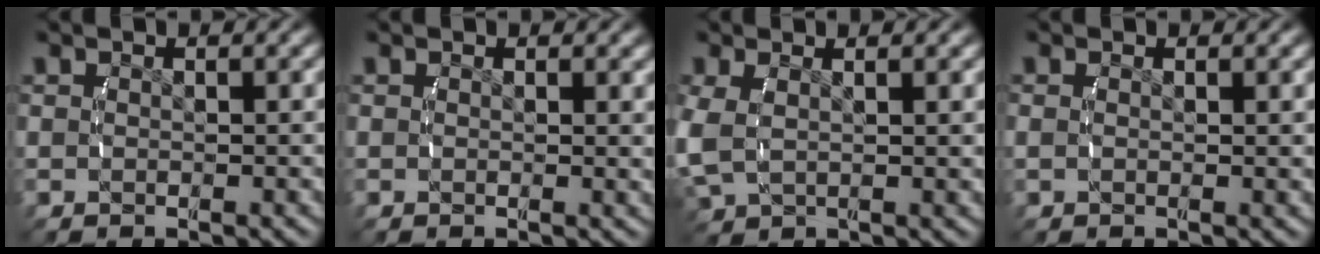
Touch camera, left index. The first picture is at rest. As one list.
[{"total": 0.6, "force": [0.5, 0.1, 0.4], "torque": [-0.007, -0.005, 0.007]}, {"total": 3.2, "force": [0.7, 2.2, 2.3], "torque": [-0.073, -0.013, 0.028]}, {"total": 1.2, "force": [0.2, 0.6, 1.0], "torque": [-0.025, -0.003, 0.002]}]